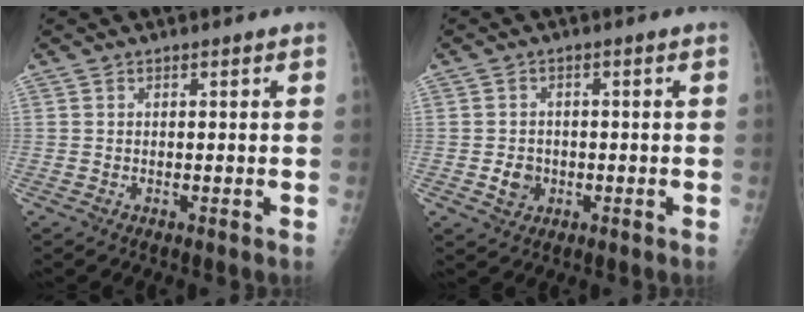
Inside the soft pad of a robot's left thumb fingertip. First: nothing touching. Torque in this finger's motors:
{"motor_torque": [-0.35, 0.28, 0.03, 0.00, 0.00]}